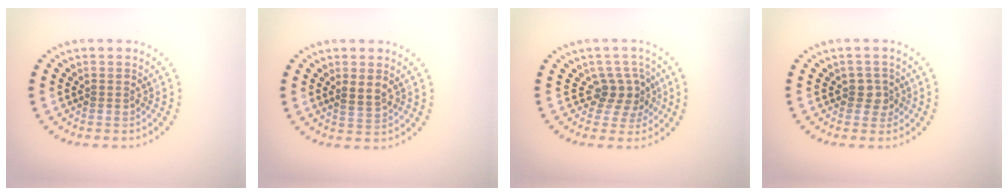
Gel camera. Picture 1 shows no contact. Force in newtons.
{"total": 1.6, "press": 1.5, "slide": 0.5}
{"total": 2.5, "press": 2.0, "slide": 1.5}
{"total": 1.7, "press": 1.5, "slide": 0.7}